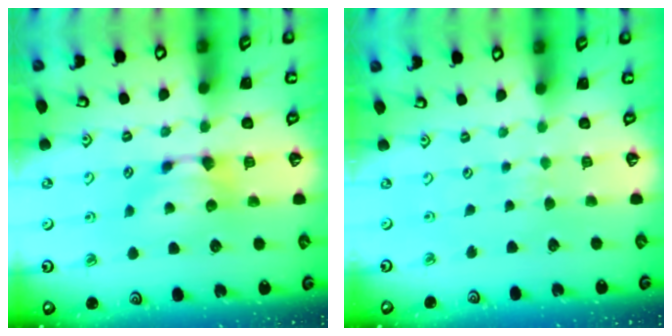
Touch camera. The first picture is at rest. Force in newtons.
{"total": 4.6, "press": 4.6, "slide": 0.4}